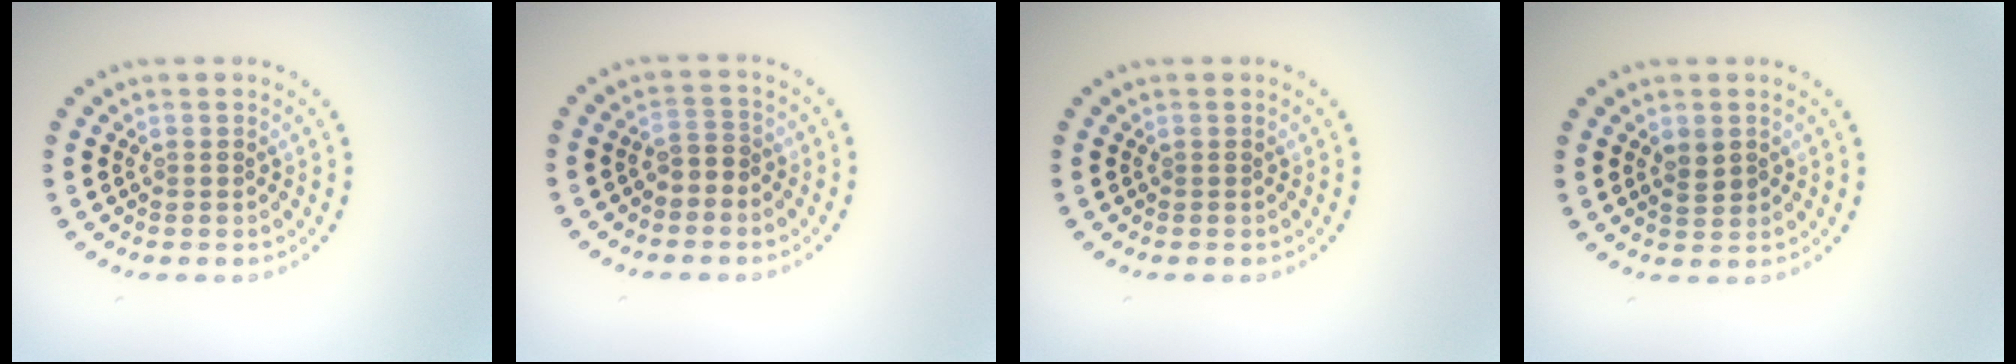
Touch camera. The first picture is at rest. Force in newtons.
{"total": 1.6, "press": 1.3, "slide": 0.8}
{"total": 0.0}
{"total": 1.6, "press": 1.6, "slide": 0.3}